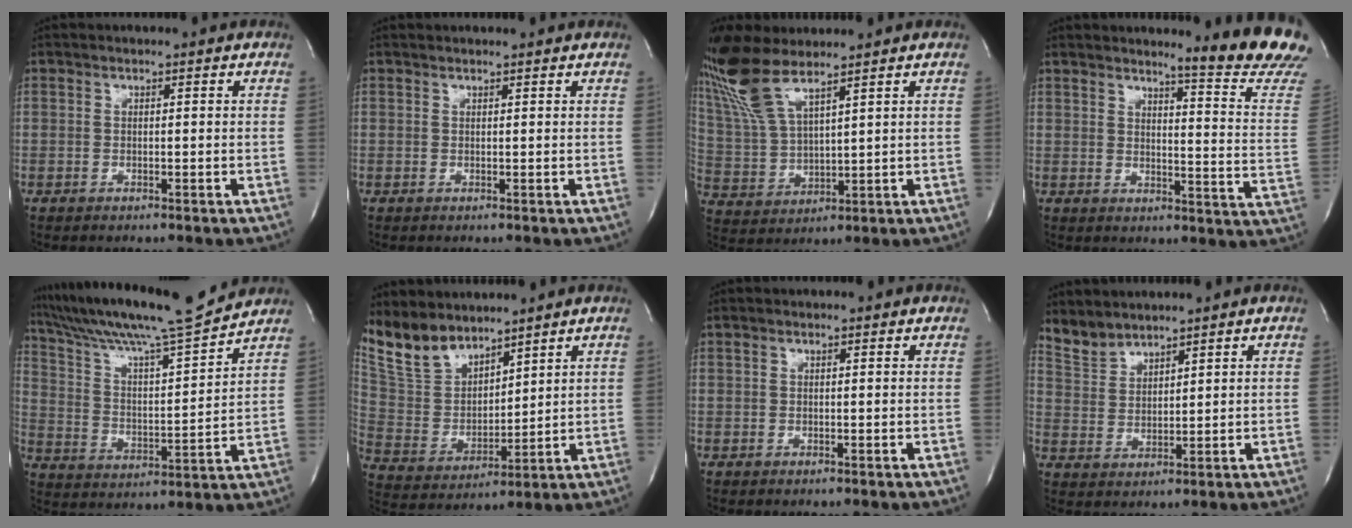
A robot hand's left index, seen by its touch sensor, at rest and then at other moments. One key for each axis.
{"total": 2.0, "fx": 1.9, "fy": 0.0, "fz": 0.4, "tx": -0.009, "ty": 0.014, "tz": 0.025}
{"total": 11.5, "fx": 8.8, "fy": 2.6, "fz": 7.0, "tx": -0.166, "ty": 0.004, "tz": 0.184}
{"total": 14.3, "fx": 13.3, "fy": -1.2, "fz": 5.1, "tx": -0.061, "ty": -0.128, "tz": 0.140}
{"total": 18.9, "fx": 16.8, "fy": -0.2, "fz": 8.6, "tx": -0.155, "ty": -0.011, "tz": 0.275}
{"total": 11.0, "fx": 9.8, "fy": 4.3, "fz": 2.9, "tx": -0.075, "ty": 0.012, "tz": 0.209}
{"total": 0.7, "fx": 0.6, "fy": 0.3, "fz": 0.1, "tx": -0.013, "ty": 0.012, "tz": 0.011}
{"total": 4.9, "fx": 4.8, "fy": 1.3, "fz": 0.2, "tx": -0.013, "ty": 0.010, "tz": 0.107}